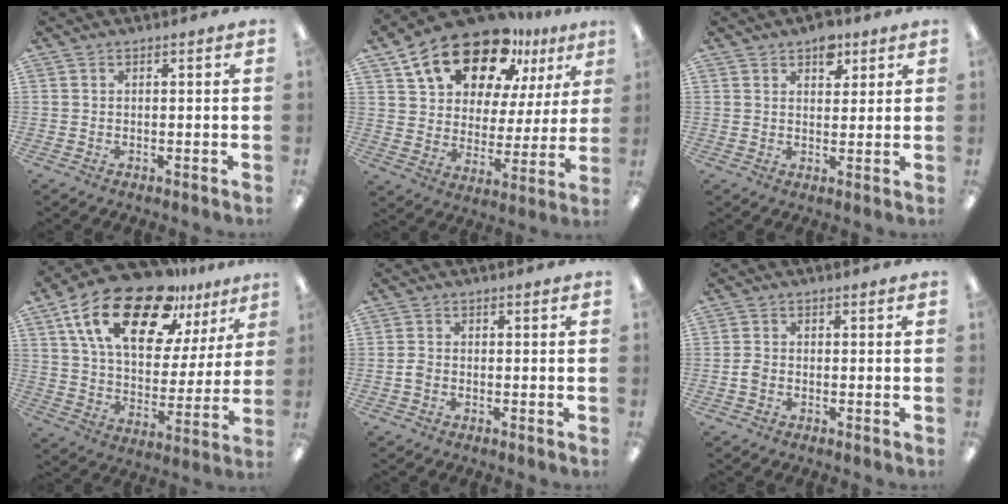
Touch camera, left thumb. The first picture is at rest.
{"total": 19.6, "force": [13.8, 9.6, 10.0], "torque": [-0.173, -0.081, 0.243]}
{"total": 5.9, "force": [3.7, 3.6, 2.9], "torque": [-0.026, -0.013, 0.060]}
{"total": 22.8, "force": [14.8, 10.0, 14.3], "torque": [-0.255, -0.082, 0.256]}
{"total": 1.8, "force": [-0.5, 1.3, 1.1], "torque": [-0.019, 0.004, -0.009]}
{"total": 1.8, "force": [-0.5, 1.4, 1.1], "torque": [-0.019, 0.005, -0.011]}